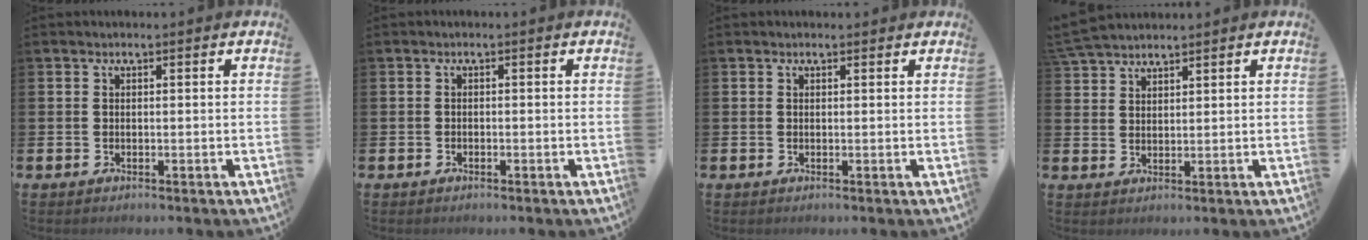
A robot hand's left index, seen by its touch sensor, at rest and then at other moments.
{"total": 0.6, "force": [-0.5, 0.3, 0.1], "torque": [-0.007, 0.001, -0.010]}
{"total": 0.0}
{"total": 4.3, "force": [4.2, 0.7, 0.7], "torque": [-0.022, -0.014, 0.080]}